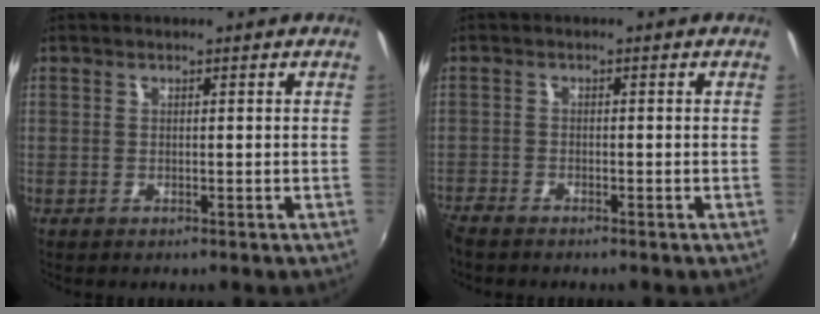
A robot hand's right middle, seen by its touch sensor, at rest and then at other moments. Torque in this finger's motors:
{"motor_torque": [0.96, -1.18, 0.30, 0.20]}